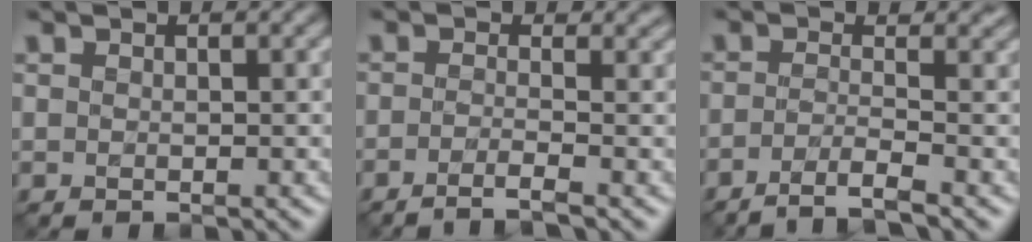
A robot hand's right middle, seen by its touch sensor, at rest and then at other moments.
{"total": 2.3, "force": [-1.3, 0.5, 1.8], "torque": [-0.023, -0.001, -0.039]}
{"total": 3.3, "force": [-1.9, 0.7, 2.6], "torque": [-0.039, 0.005, -0.052]}